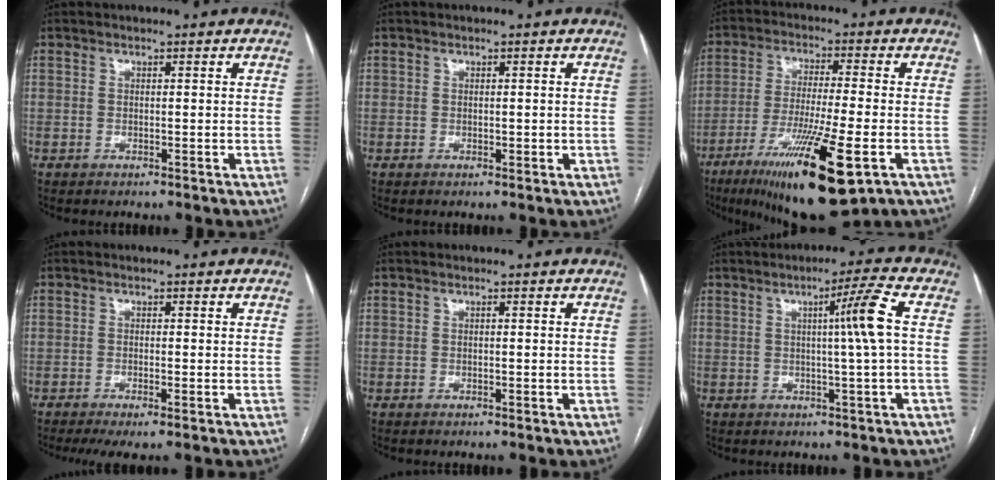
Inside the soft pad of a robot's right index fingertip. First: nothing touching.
{"total": 0.9, "force": [0.0, 0.6, 0.6], "torque": [-0.010, 0.003, 0.002]}
{"total": 18.0, "force": [-8.5, 2.1, 15.7], "torque": [-0.260, -0.041, -0.137]}
{"total": 3.6, "force": [-2.3, 0.3, 2.7], "torque": [-0.044, -0.010, -0.039]}
{"total": 0.0}
{"total": 5.9, "force": [0.6, -1.6, 5.6], "torque": [-0.090, 0.005, 0.011]}